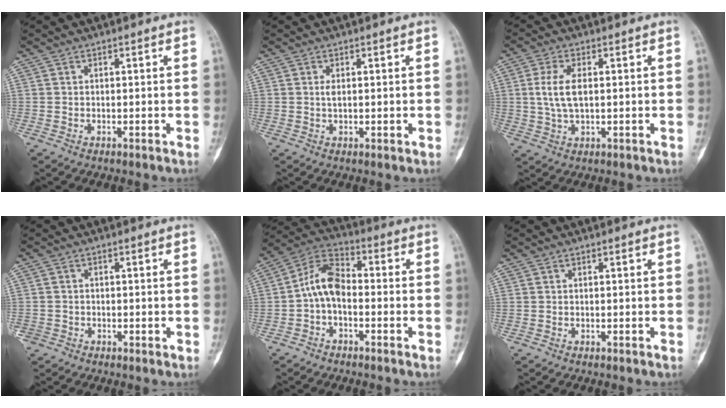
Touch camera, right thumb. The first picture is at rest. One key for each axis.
{"total": 1.8, "fx": 0.3, "fy": 0.7, "fz": 1.6, "tx": -0.031, "ty": -0.002, "tz": 0.006}
{"total": 6.4, "fx": 0.6, "fy": 3.1, "fz": 5.6, "tx": -0.114, "ty": 0.003, "tz": 0.010}
{"total": 1.8, "fx": -0.8, "fy": 1.6, "fz": 0.2, "tx": 0.005, "ty": 0.006, "tz": -0.018}
{"total": 8.7, "fx": -1.3, "fy": 5.2, "fz": 6.8, "tx": -0.119, "ty": 0.034, "tz": -0.039}
{"total": 0.0}